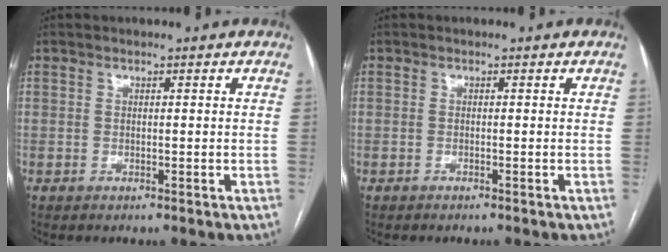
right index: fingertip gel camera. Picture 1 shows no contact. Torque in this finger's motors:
{"motor_torque": [-0.28, 0.24, -0.54, -0.13]}